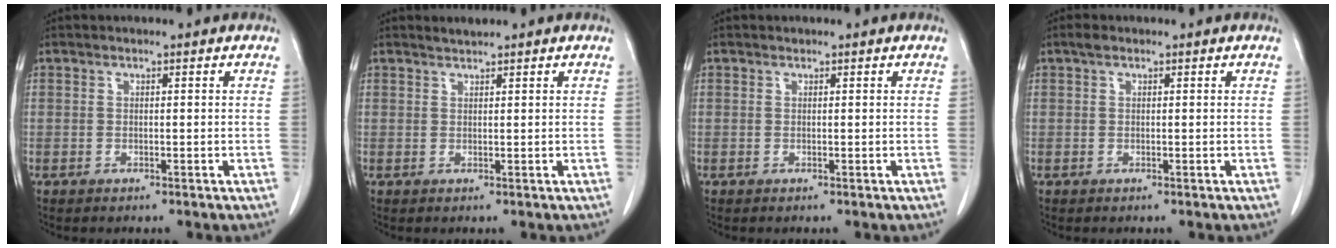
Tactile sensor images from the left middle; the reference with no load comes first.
{"total": 0.9, "force": [0.9, -0.1, 0.1], "torque": [-0.008, 0.001, 0.020]}
{"total": 0.0}
{"total": 0.8, "force": [0.6, 0.4, 0.4], "torque": [-0.011, 0.011, 0.009]}